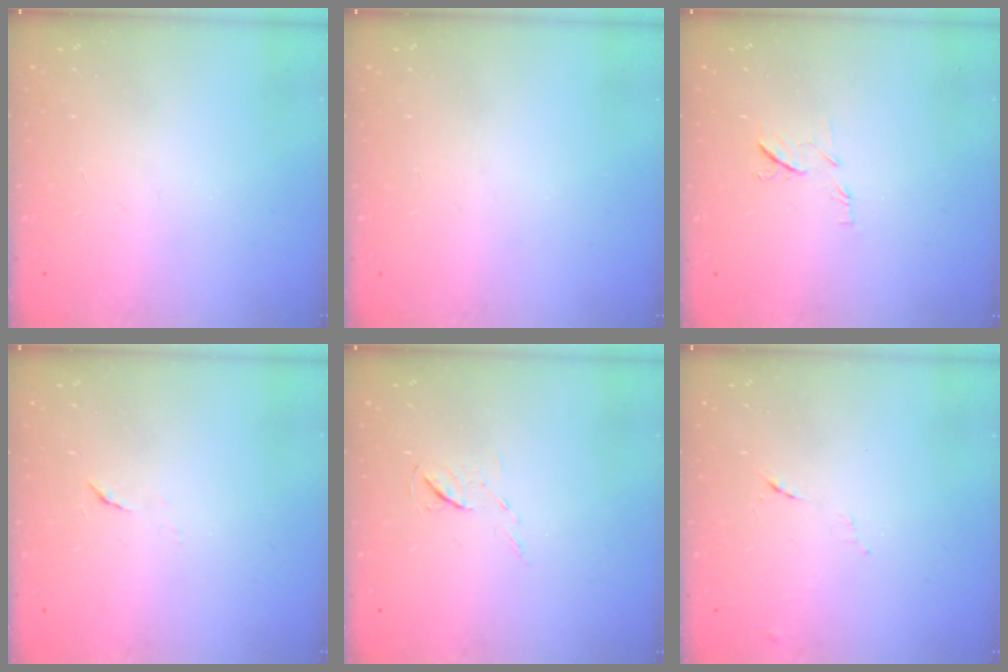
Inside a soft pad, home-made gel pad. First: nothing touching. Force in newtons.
{"total": 0.0}
{"total": 6.5, "press": 6.5, "slide": 0.7}
{"total": 3.9, "press": 3.9, "slide": 0.4}
{"total": 4.9, "press": 4.9, "slide": 0.5}
{"total": 5.2, "press": 5.1, "slide": 0.8}